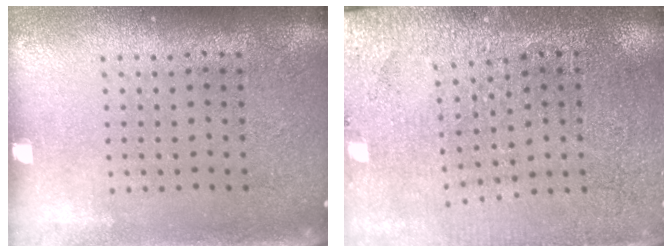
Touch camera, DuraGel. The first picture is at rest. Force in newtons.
{"total": 2.8, "press": 2.8, "slide": 0.3}